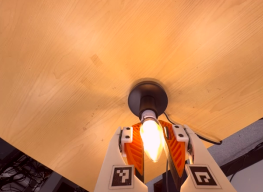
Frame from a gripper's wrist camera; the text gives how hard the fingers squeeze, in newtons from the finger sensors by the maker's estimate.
{"total": 25.0, "left": 25.3, "right": 24.7}